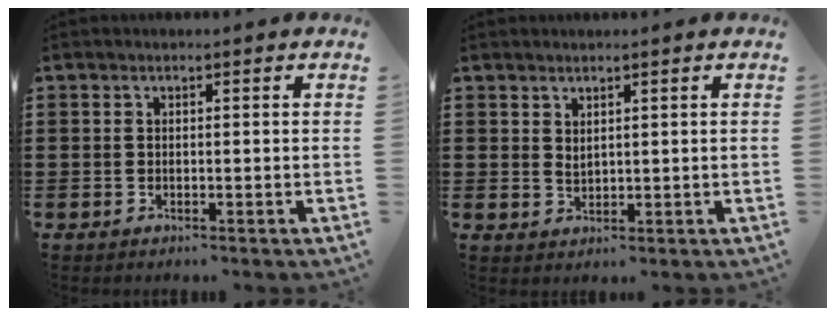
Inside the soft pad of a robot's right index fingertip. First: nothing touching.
{"total": 1.6, "force": [1.5, 0.7, 0.2], "torque": [-0.006, 0.003, 0.029]}